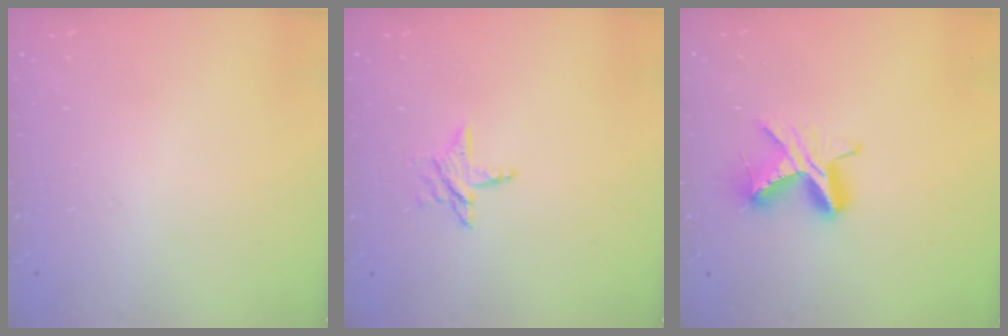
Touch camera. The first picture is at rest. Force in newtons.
{"total": 5.1, "press": 5.1, "slide": 0.3}
{"total": 9.9, "press": 9.9, "slide": 0.4}